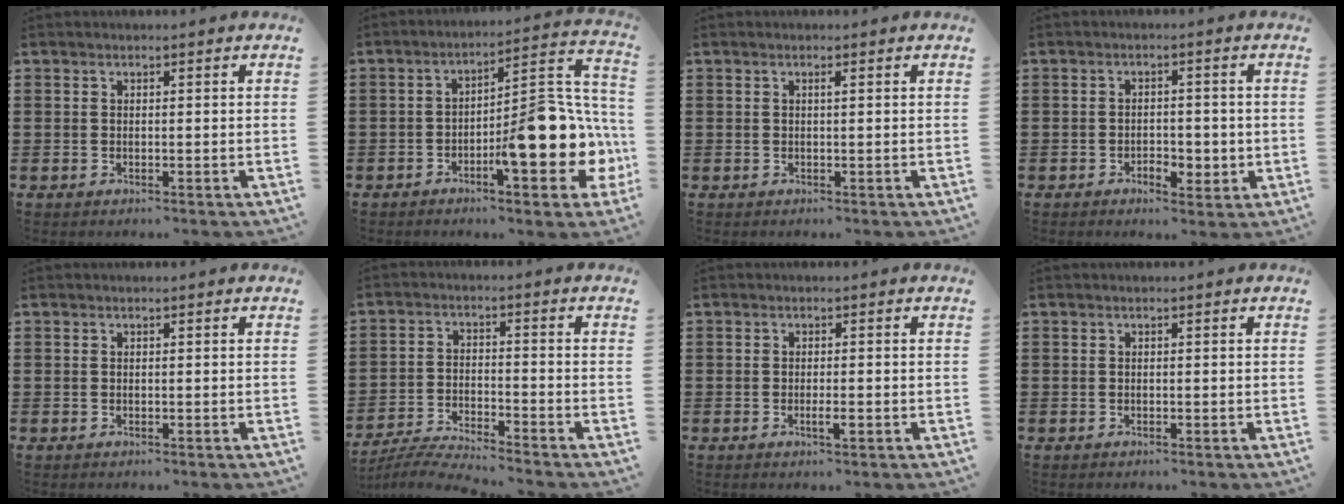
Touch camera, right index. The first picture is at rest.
{"total": 12.3, "force": [-3.9, 4.1, 10.9], "torque": [-0.139, -0.016, -0.072]}
{"total": 0.5, "force": [0.1, -0.2, 0.5], "torque": [-0.008, -0.001, 0.002]}
{"total": 2.9, "force": [-1.3, 1.8, 1.9], "torque": [-0.030, 0.000, -0.028]}
{"total": 0.0}
{"total": 4.8, "force": [-4.7, -0.3, 1.0], "torque": [-0.033, -0.012, -0.099]}
{"total": 1.7, "force": [-0.7, 0.3, 1.6], "torque": [-0.027, -0.001, -0.011]}
{"total": 0.0}